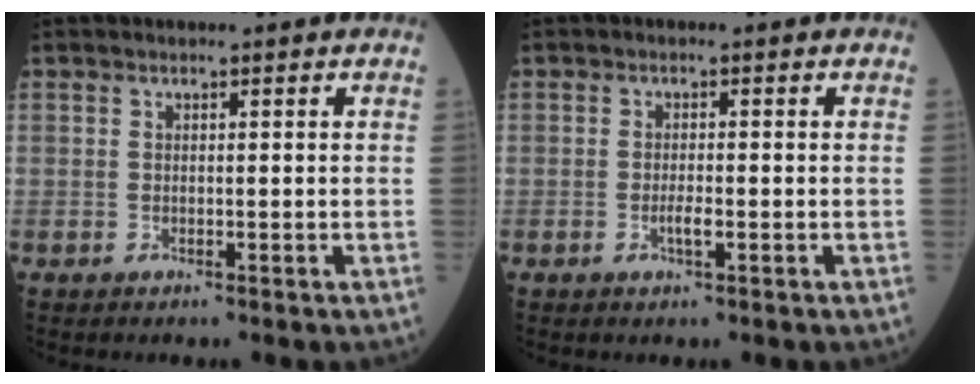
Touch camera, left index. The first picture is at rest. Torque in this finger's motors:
{"motor_torque": [0.27, 0.11, 0.03, 0.01]}